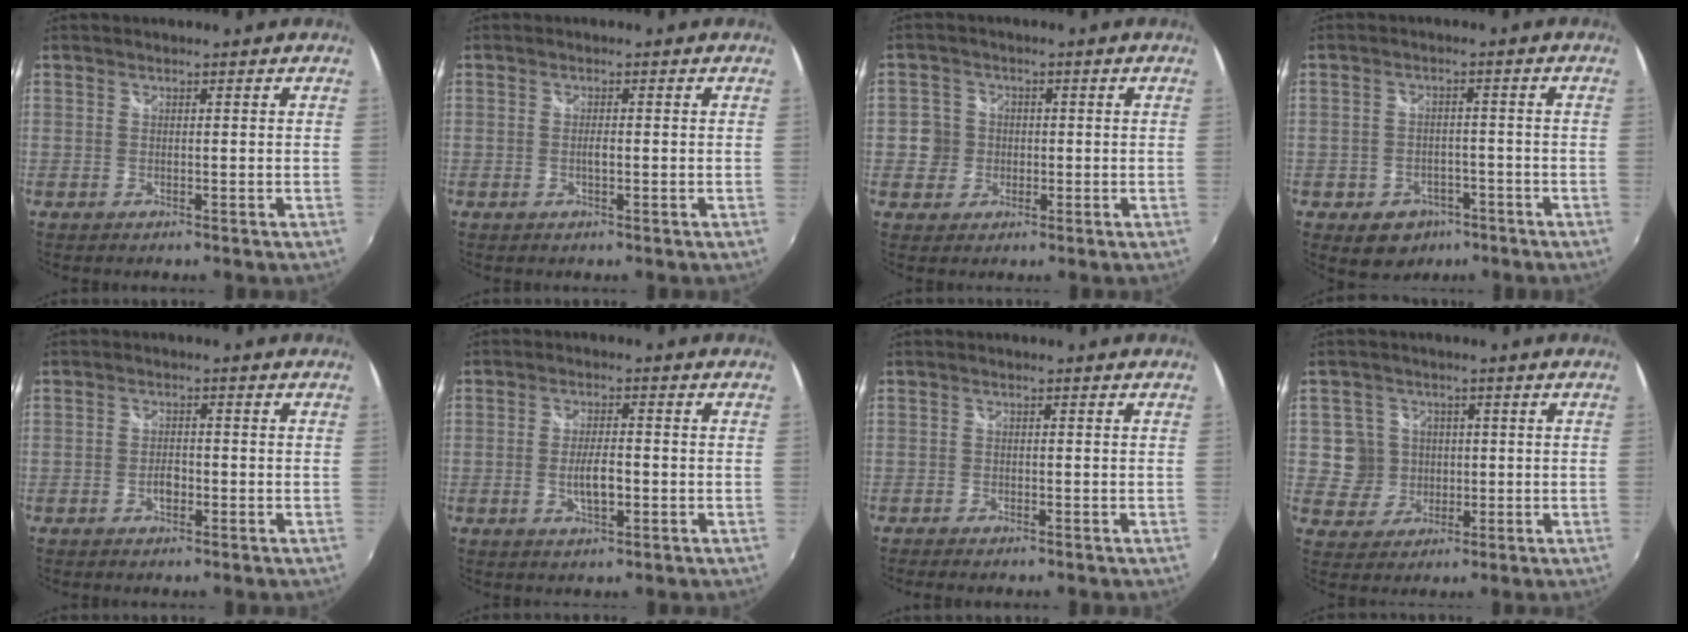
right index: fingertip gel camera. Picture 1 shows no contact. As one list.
[{"total": 1.0, "force": [-0.3, 0.3, 1.0], "torque": [-0.019, -0.001, -0.005]}, {"total": 4.5, "force": [-0.7, 4.4, 0.6], "torque": [-0.004, 0.009, -0.015]}, {"total": 7.0, "force": [-4.0, 5.4, 2.2], "torque": [-0.057, 0.009, -0.043]}, {"total": 2.3, "force": [-1.0, 1.3, 1.6], "torque": [-0.030, 0.002, -0.019]}, {"total": 4.6, "force": [-1.2, 1.5, 4.2], "torque": [-0.082, -0.004, -0.019]}, {"total": 2.0, "force": [-1.7, 0.5, 0.8], "torque": [-0.023, -0.010, -0.032]}, {"total": 6.2, "force": [0.3, 6.2, 0.8], "torque": [-0.027, 0.013, 0.010]}]